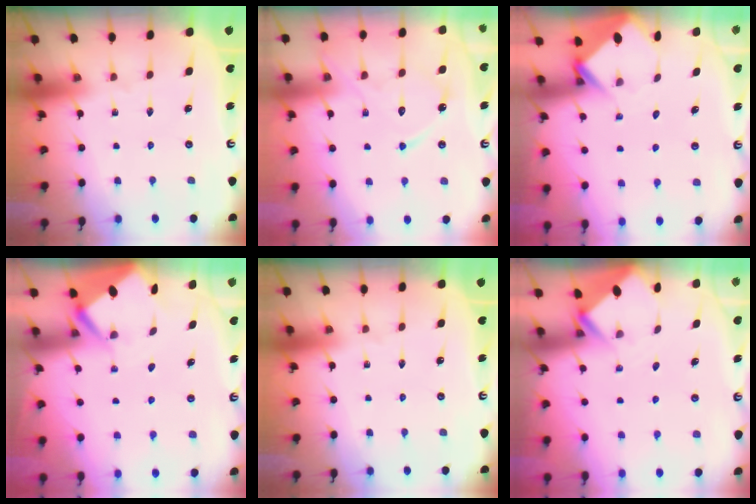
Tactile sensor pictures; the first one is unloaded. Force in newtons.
{"total": 13.0, "press": 12.9, "slide": 0.9}
{"total": 3.8, "press": 3.8, "slide": 0.2}
{"total": 4.6, "press": 4.6, "slide": 0.4}
{"total": 0.0}
{"total": 2.7, "press": 2.7, "slide": 0.2}